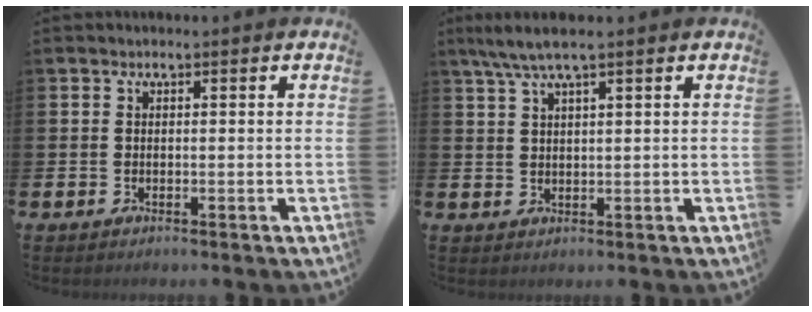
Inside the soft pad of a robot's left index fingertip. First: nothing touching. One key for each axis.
{"total": 4.5, "fx": 3.3, "fy": 0.4, "fz": 3.0, "tx": -0.070, "ty": 0.002, "tz": 0.060}